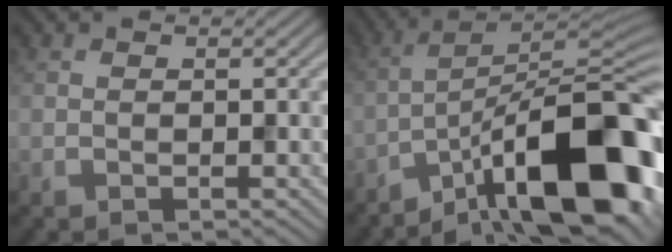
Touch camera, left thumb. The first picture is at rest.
{"total": 16.5, "force": [-9.7, 5.1, 12.3], "torque": [-0.175, 0.012, -0.166]}